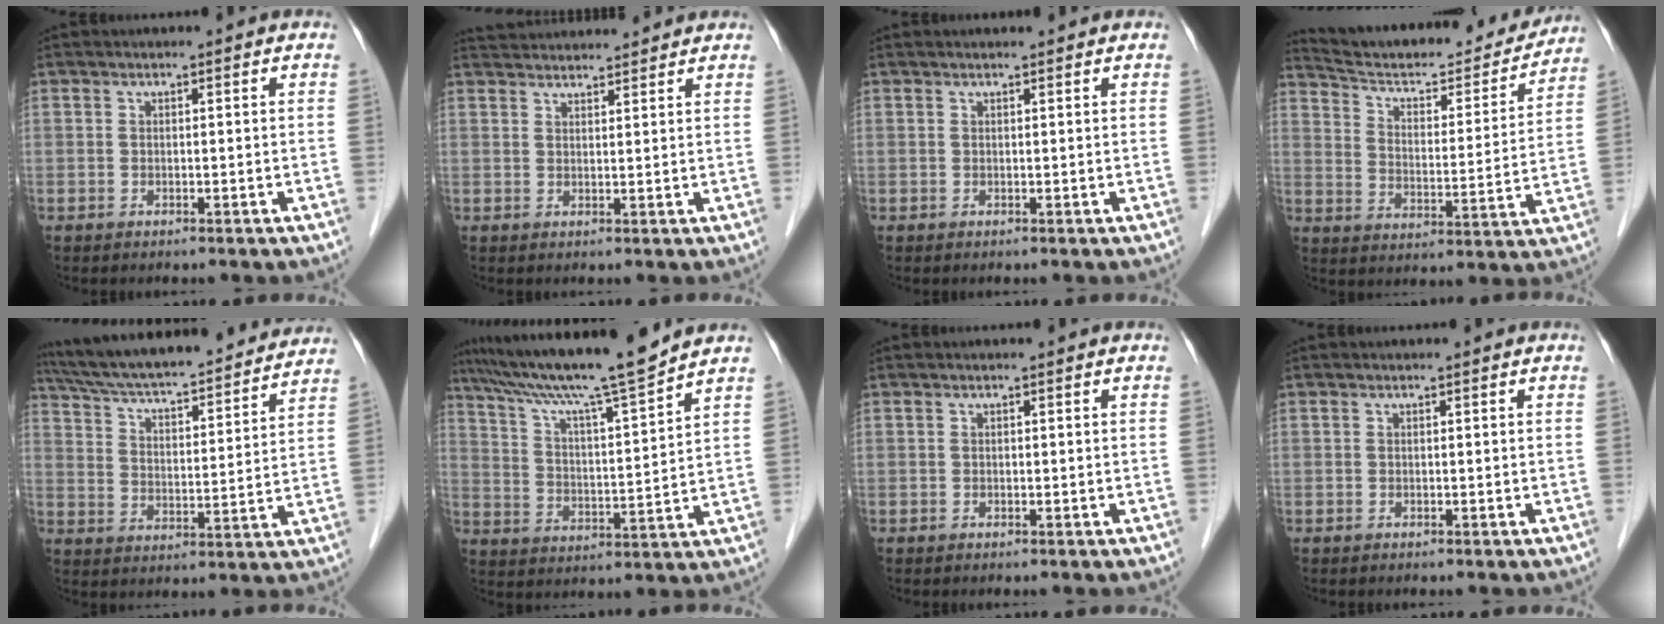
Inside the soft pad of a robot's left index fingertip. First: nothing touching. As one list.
[{"total": 8.6, "force": [8.3, 0.8, 1.9], "torque": [-0.033, 0.035, 0.122]}, {"total": 1.5, "force": [1.5, 0.0, 0.5], "torque": [-0.008, 0.012, 0.022]}, {"total": 21.4, "force": [20.1, 3.2, 6.8], "torque": [-0.104, -0.023, 0.284]}, {"total": 25.4, "force": [23.0, 3.4, 10.1], "torque": [-0.172, 0.003, 0.324]}, {"total": 15.2, "force": [13.2, -1.4, 7.4], "torque": [-0.133, 0.000, 0.218]}, {"total": 0.0}, {"total": 0.0}]